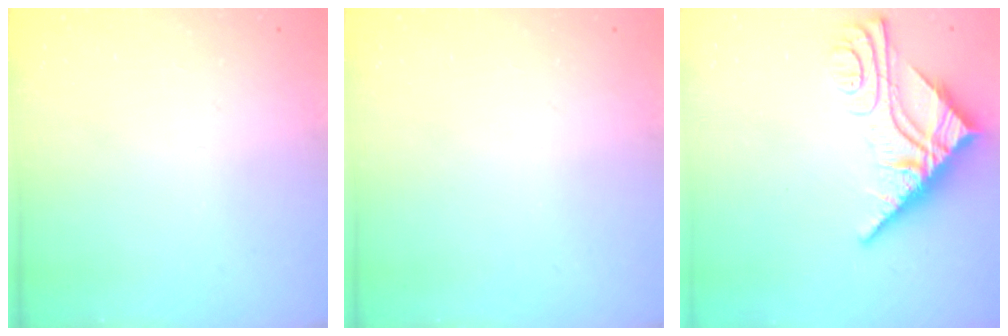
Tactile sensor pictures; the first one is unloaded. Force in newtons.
{"total": 0.0}
{"total": 11.8, "press": 11.7, "slide": 1.2}